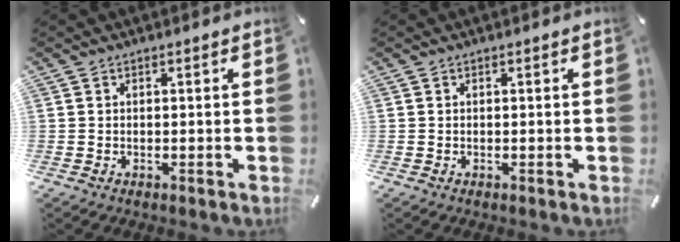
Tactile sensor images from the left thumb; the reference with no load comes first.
{"total": 0.0}